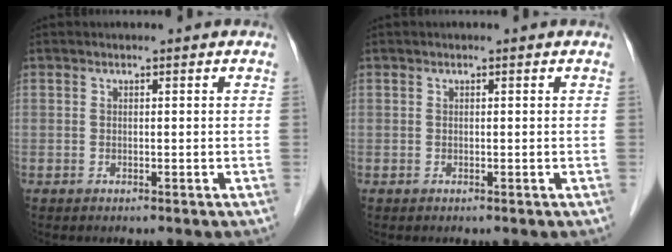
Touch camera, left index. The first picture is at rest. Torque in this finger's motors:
{"motor_torque": [-0.93, -1.21, 0.26, 0.05]}